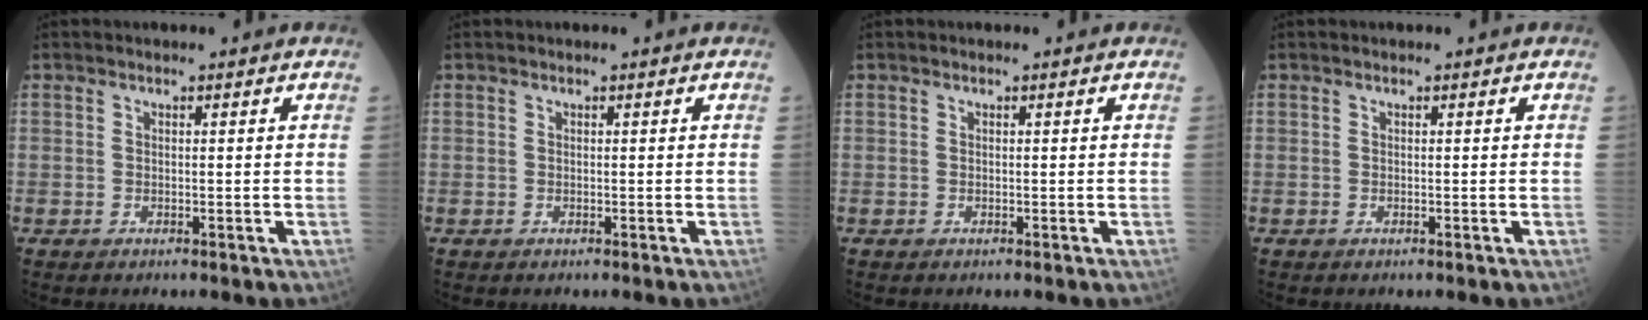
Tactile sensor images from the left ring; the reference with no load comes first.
{"total": 0.0}
{"total": 0.0}
{"total": 0.0}